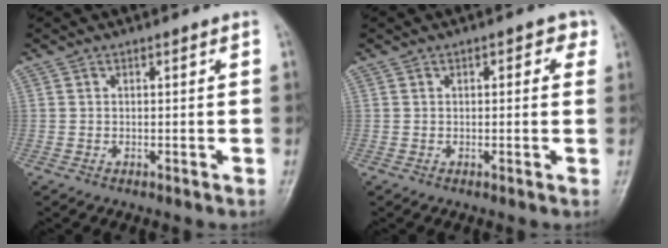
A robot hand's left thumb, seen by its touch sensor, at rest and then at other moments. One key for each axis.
{"total": 3.2, "fx": 1.2, "fy": 1.8, "fz": 2.4, "tx": -0.008, "ty": 0.002, "tz": 0.006}